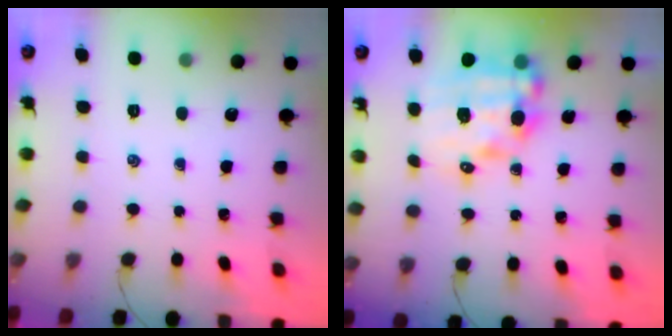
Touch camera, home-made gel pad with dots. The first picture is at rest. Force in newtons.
{"total": 13.1, "press": 12.7, "slide": 3.2}